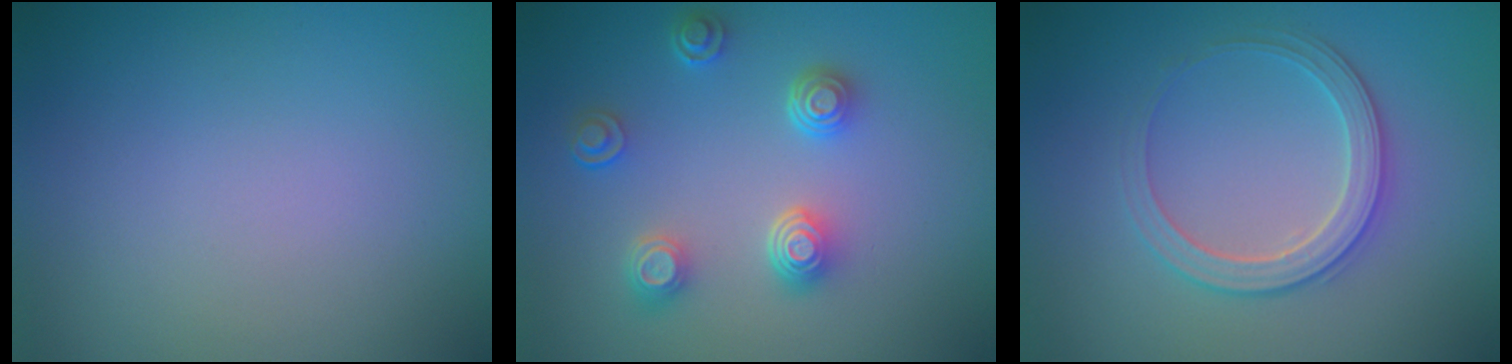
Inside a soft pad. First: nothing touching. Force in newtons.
{"total": 3.9, "press": 3.0, "slide": 2.5}
{"total": 2.9, "press": 2.9, "slide": 0.3}